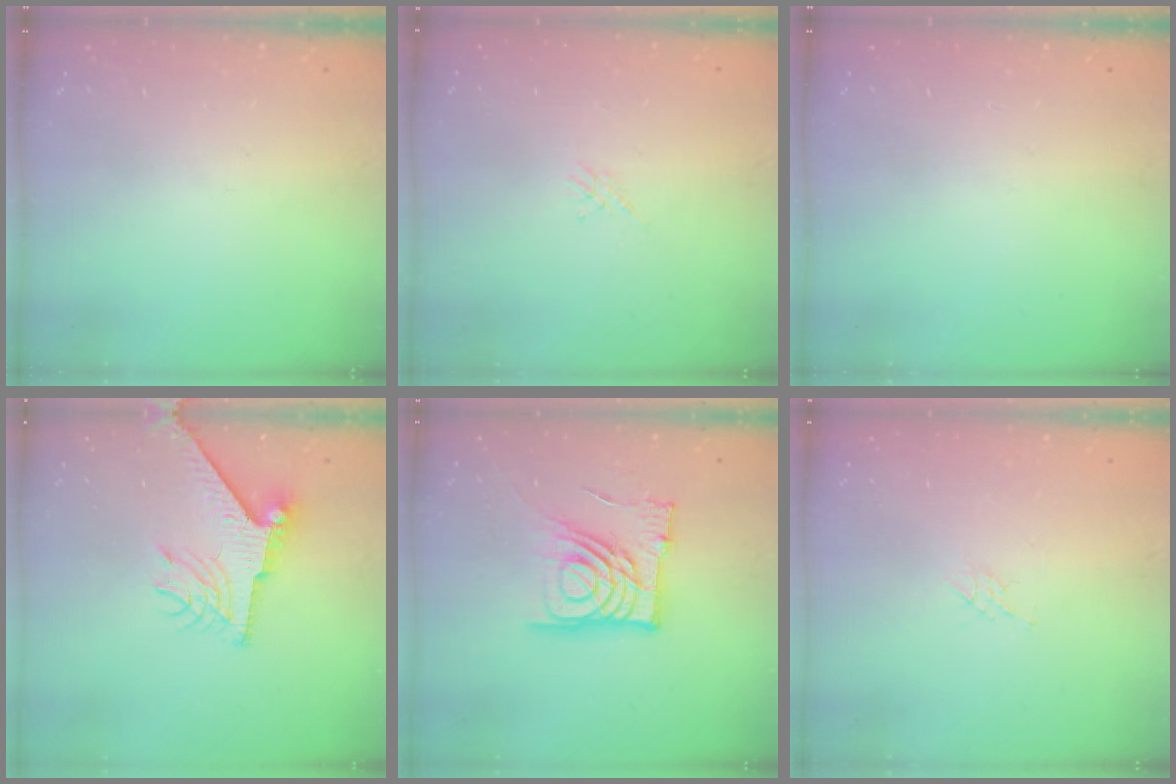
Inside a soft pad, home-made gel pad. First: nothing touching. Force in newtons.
{"total": 1.1, "press": 1.1, "slide": 0.3}
{"total": 0.0}
{"total": 9.1, "press": 9.1, "slide": 0.6}
{"total": 14.9, "press": 14.8, "slide": 1.8}
{"total": 3.5, "press": 3.3, "slide": 1.1}